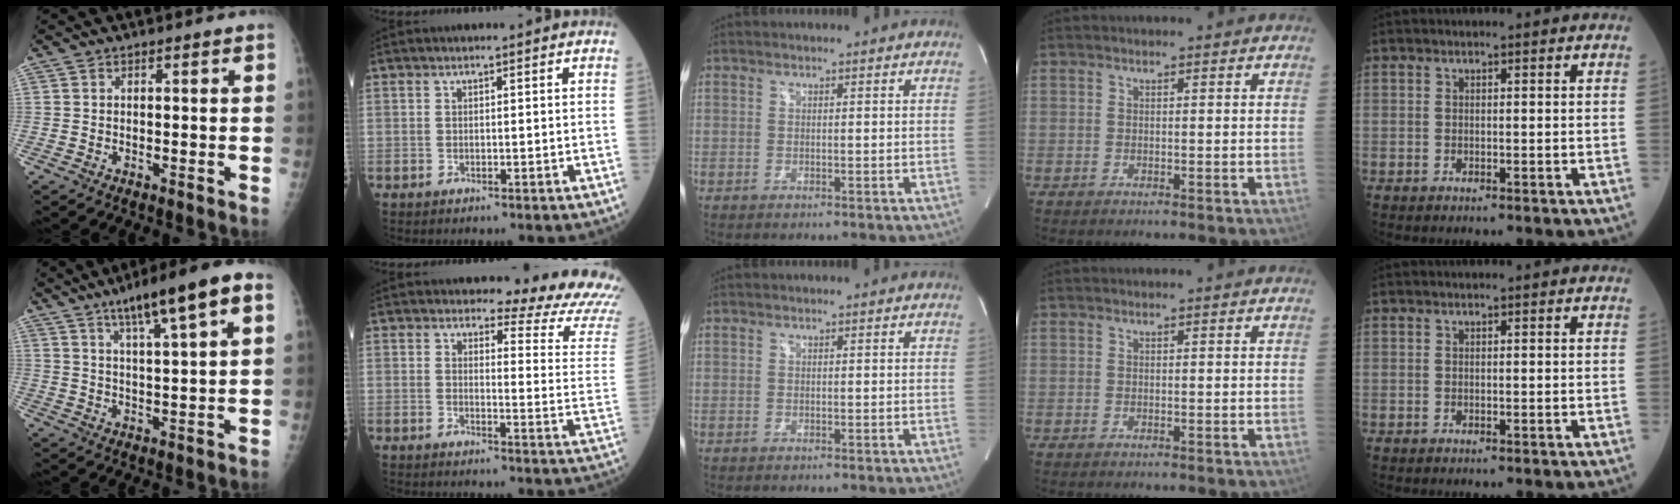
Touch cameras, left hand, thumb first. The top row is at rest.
{"thumb": {"total": 12.7, "force": [6.1, 1.8, 11.0], "torque": [-0.167, -0.002, 0.093]}, "index": {"total": 12.9, "force": [12.4, 0.8, 3.3], "torque": [-0.027, -0.112, 0.112]}}